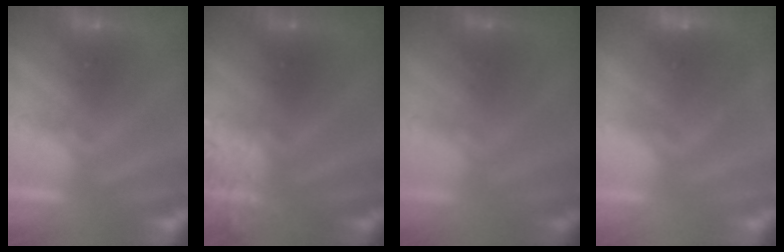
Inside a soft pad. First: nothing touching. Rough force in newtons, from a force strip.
{"total": 3.5}
{"total": 1.6}
{"total": 7.4}